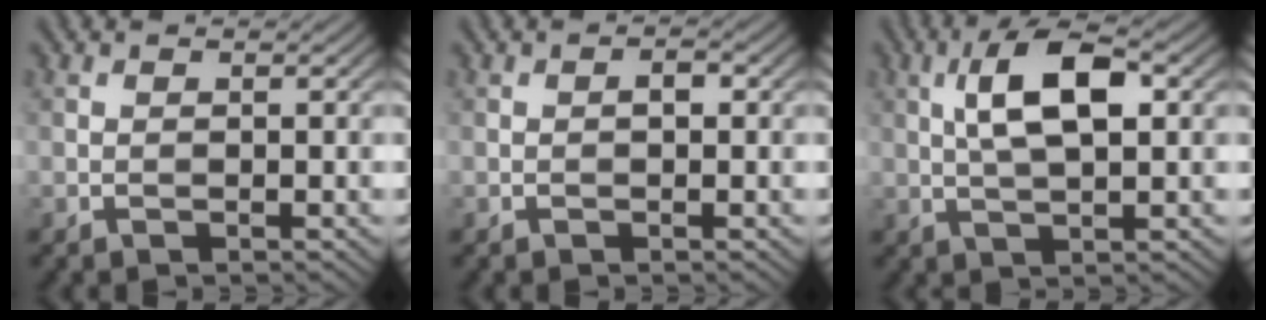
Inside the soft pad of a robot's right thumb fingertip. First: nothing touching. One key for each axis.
{"total": 1.0, "fx": -0.1, "fy": 0.5, "fz": 0.9, "tx": -0.013, "ty": 0.004, "tz": -0.003}
{"total": 7.7, "fx": 1.8, "fy": 2.8, "fz": 6.9, "tx": -0.135, "ty": 0.013, "tz": 0.029}